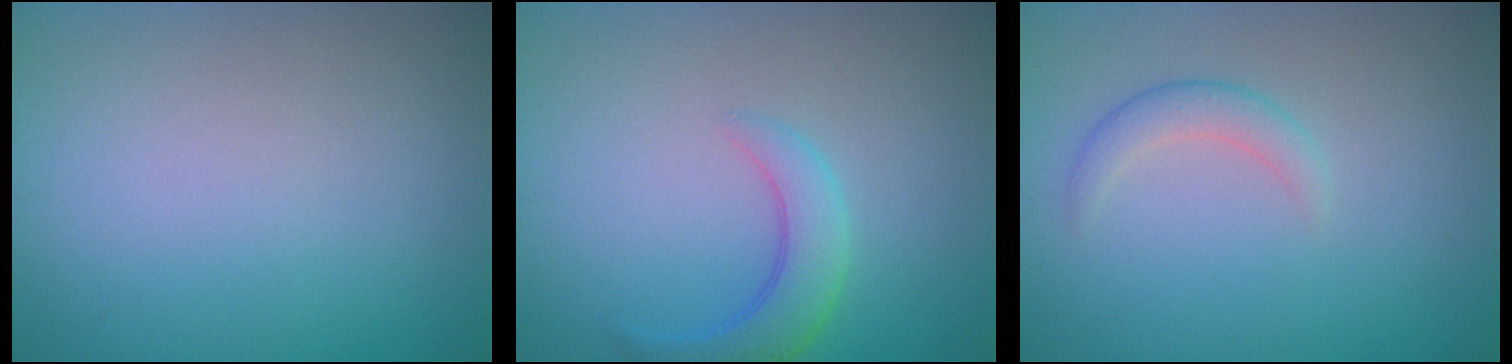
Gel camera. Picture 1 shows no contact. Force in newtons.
{"total": 3.2, "press": 3.2, "slide": 0.2}
{"total": 1.7, "press": 1.7, "slide": 0.1}